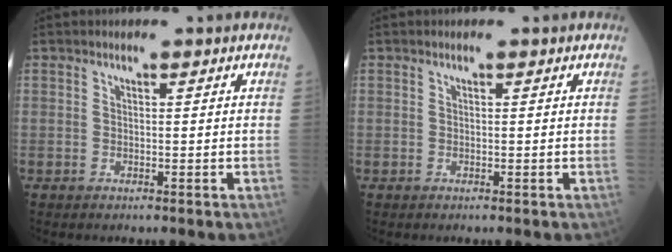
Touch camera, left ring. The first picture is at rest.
{"total": 0.0}